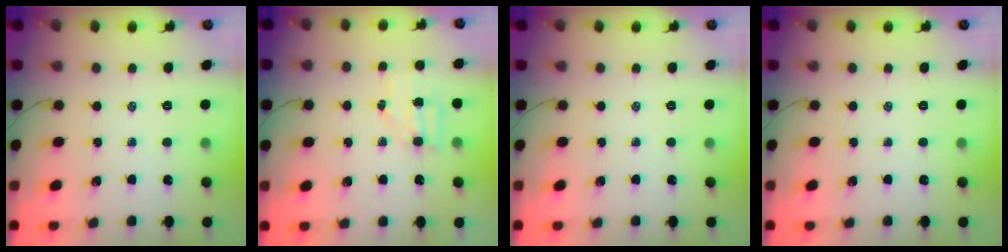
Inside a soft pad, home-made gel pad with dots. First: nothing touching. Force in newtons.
{"total": 4.8, "press": 4.7, "slide": 0.7}
{"total": 0.0}
{"total": 0.0}